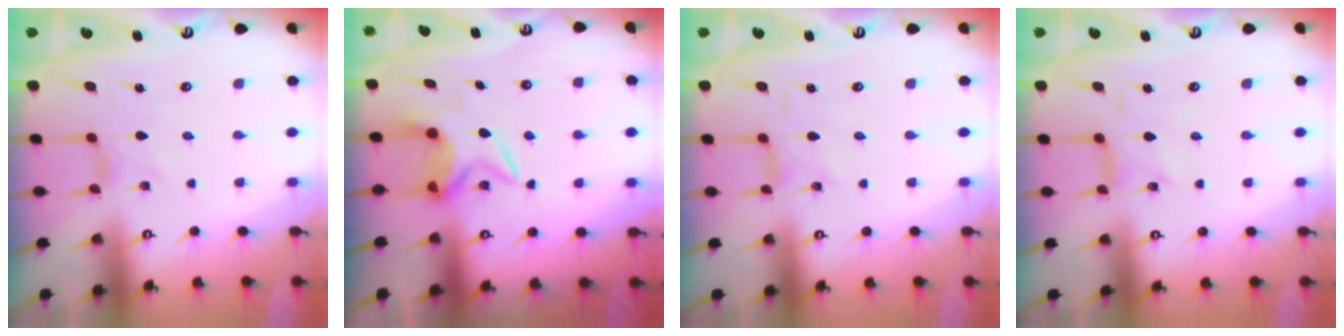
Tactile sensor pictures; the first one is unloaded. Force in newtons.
{"total": 7.0, "press": 7.0, "slide": 0.6}
{"total": 0.6, "press": 0.5, "slide": 0.2}
{"total": 2.2, "press": 2.2, "slide": 0.3}